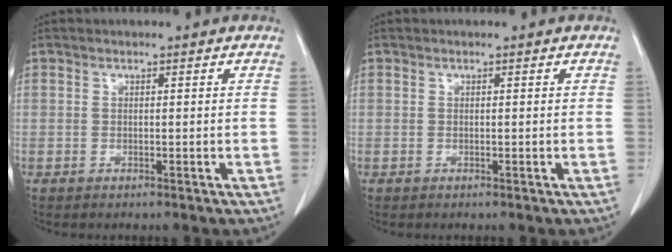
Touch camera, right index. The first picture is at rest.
{"total": 0.0}